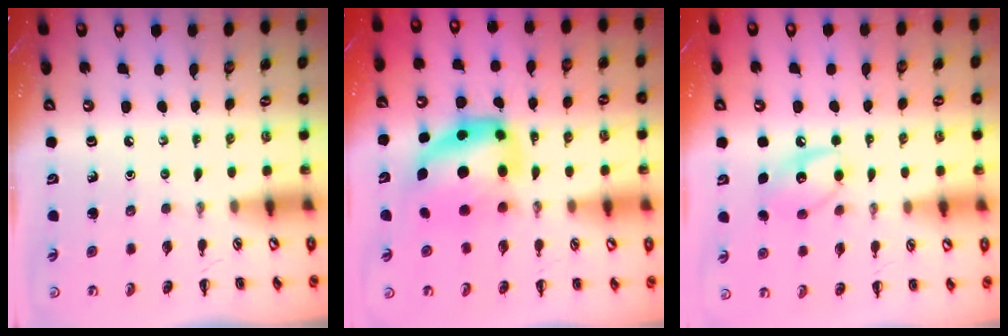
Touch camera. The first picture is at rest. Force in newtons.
{"total": 11.3, "press": 11.0, "slide": 2.8}
{"total": 10.7, "press": 10.6, "slide": 0.8}